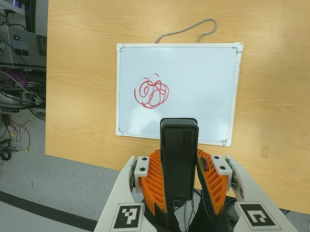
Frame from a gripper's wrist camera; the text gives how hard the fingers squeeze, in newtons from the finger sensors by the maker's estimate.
{"total": 4.3, "left": 2.8, "right": 5.9}